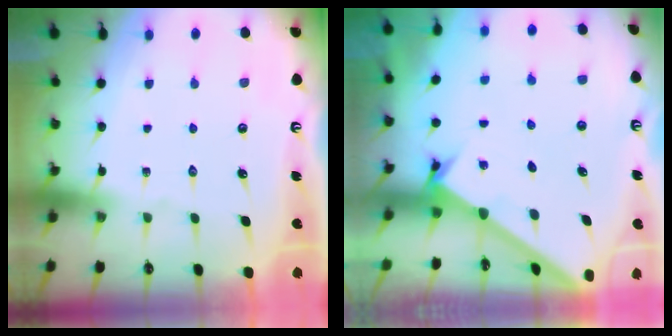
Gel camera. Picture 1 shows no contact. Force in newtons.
{"total": 1.8, "press": 1.8, "slide": 0.2}